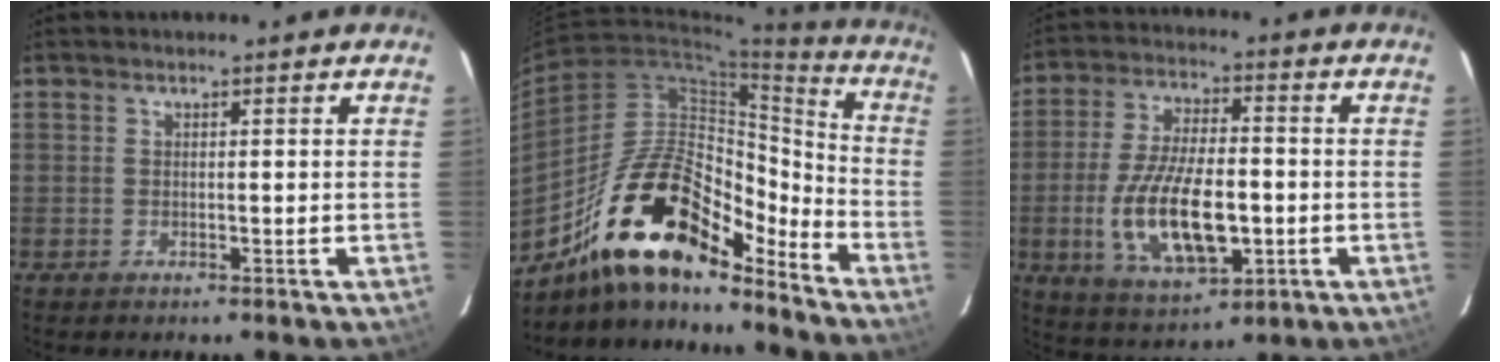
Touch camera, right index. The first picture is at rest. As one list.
[{"total": 21.1, "force": [-15.5, 7.1, 12.5], "torque": [-0.210, 0.009, -0.278]}, {"total": 16.1, "force": [-3.4, 7.0, 14.1], "torque": [-0.284, -0.011, -0.052]}]